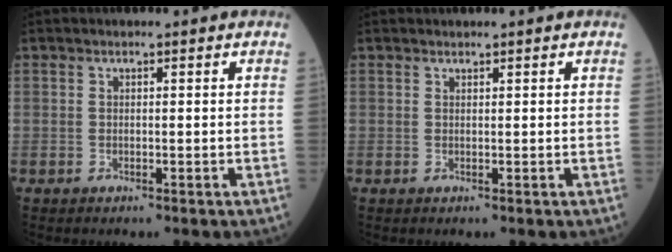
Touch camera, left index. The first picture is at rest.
{"total": 0.6, "force": [0.6, 0.0, 0.1], "torque": [-0.005, 0.004, 0.011]}